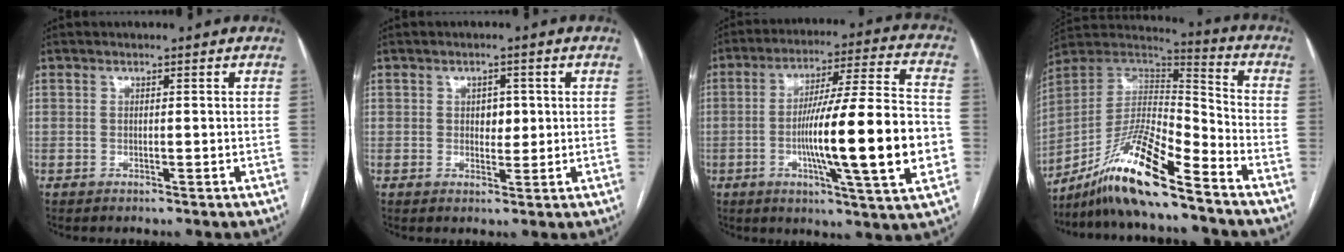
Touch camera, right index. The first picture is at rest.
{"total": 2.7, "force": [0.4, 1.8, 1.9], "torque": [-0.021, 0.002, 0.006]}
{"total": 20.8, "force": [-3.7, 0.8, 20.5], "torque": [-0.306, 0.004, -0.057]}
{"total": 15.2, "force": [-11.0, 1.4, 10.5], "torque": [-0.191, 0.008, -0.199]}